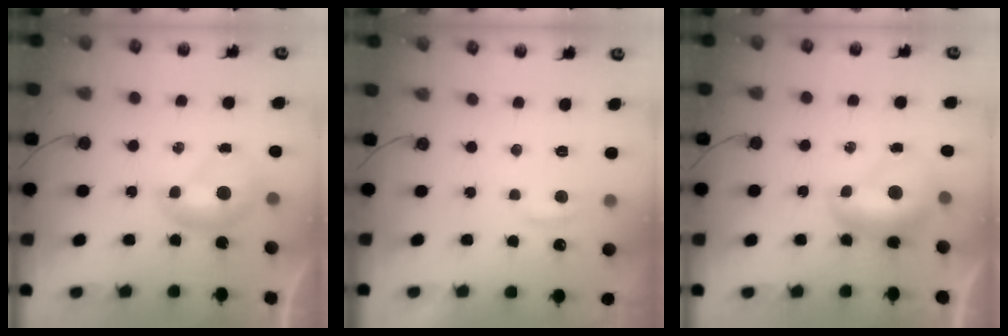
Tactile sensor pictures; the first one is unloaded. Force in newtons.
{"total": 0.9, "press": 0.8, "slide": 0.4}
{"total": 1.6, "press": 1.6, "slide": 0.4}